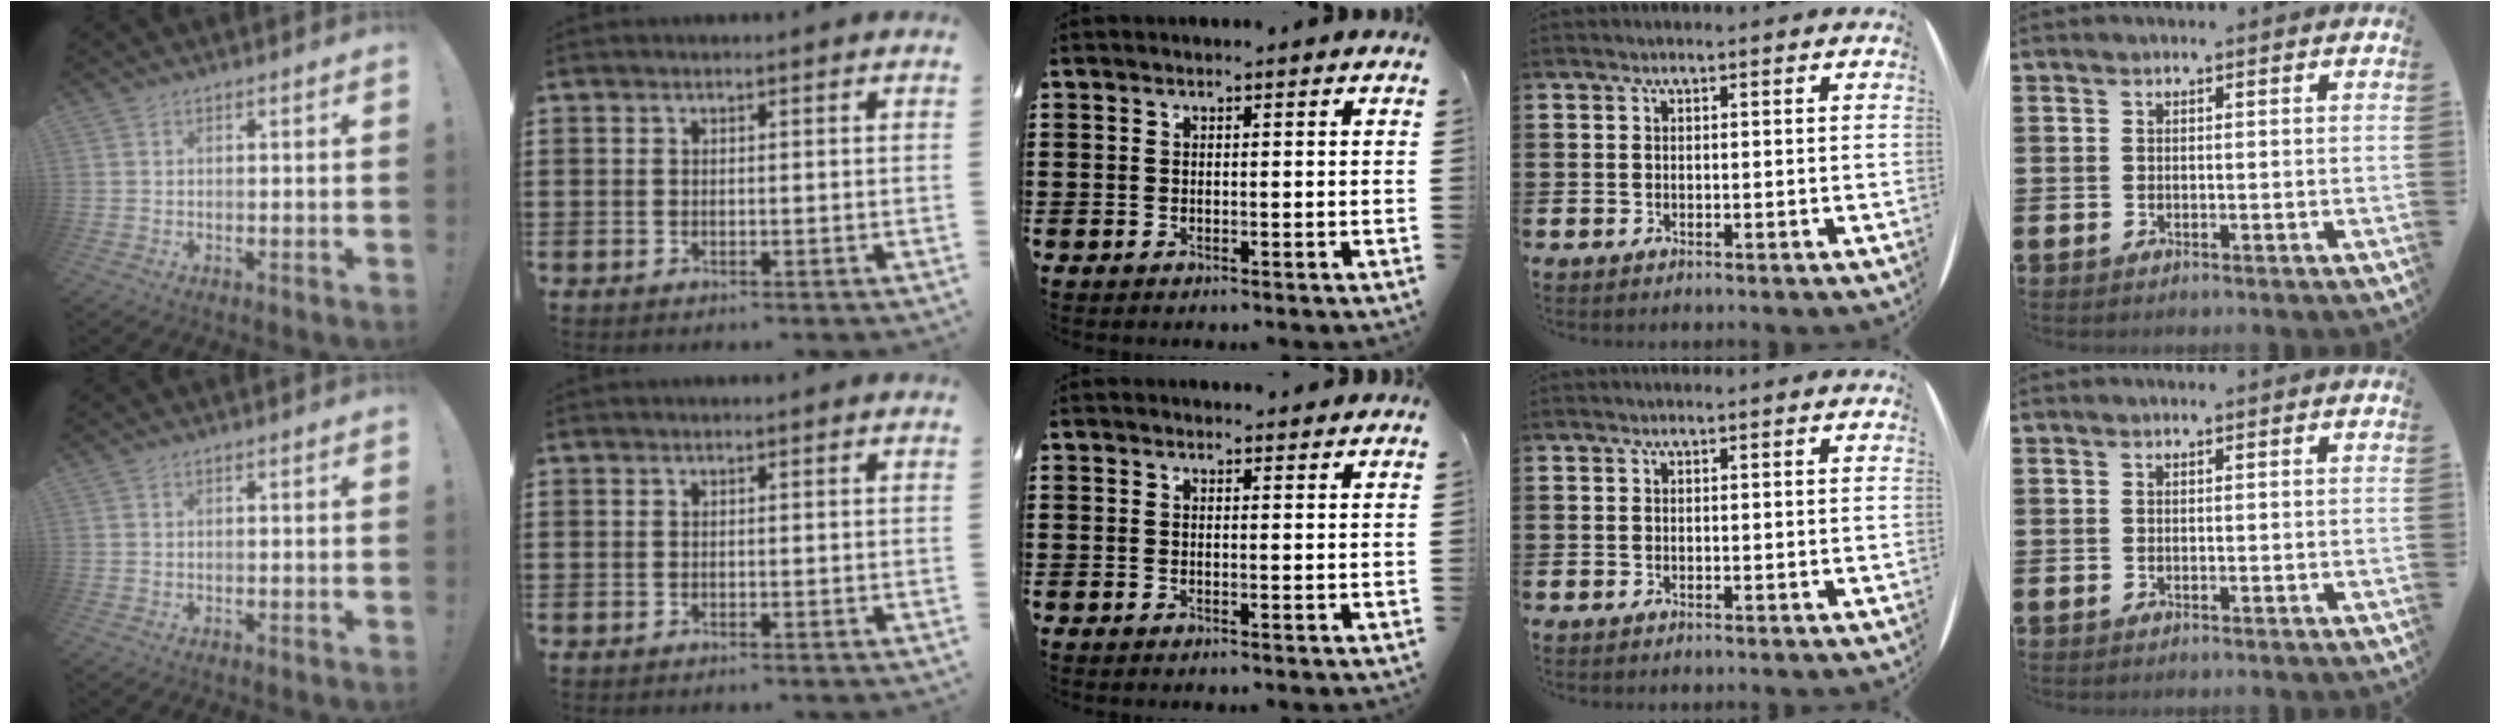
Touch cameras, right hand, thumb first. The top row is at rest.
{"middle": {"total": 0.9, "force": [0.9, 0.1, 0.2], "torque": [0.002, -0.002, 0.015]}}